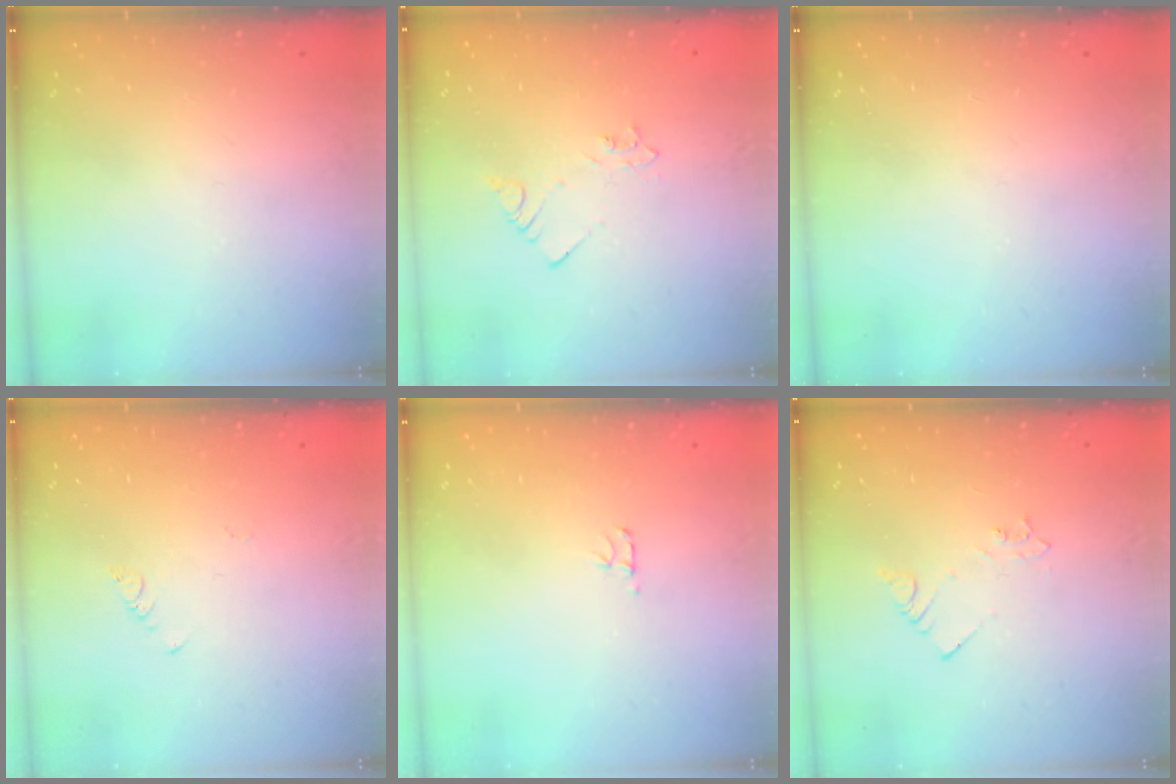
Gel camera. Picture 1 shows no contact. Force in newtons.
{"total": 2.5, "press": 2.5, "slide": 0.3}
{"total": 0.0}
{"total": 1.9, "press": 1.9, "slide": 0.4}
{"total": 3.1, "press": 3.1, "slide": 0.4}
{"total": 2.1, "press": 2.1, "slide": 0.3}